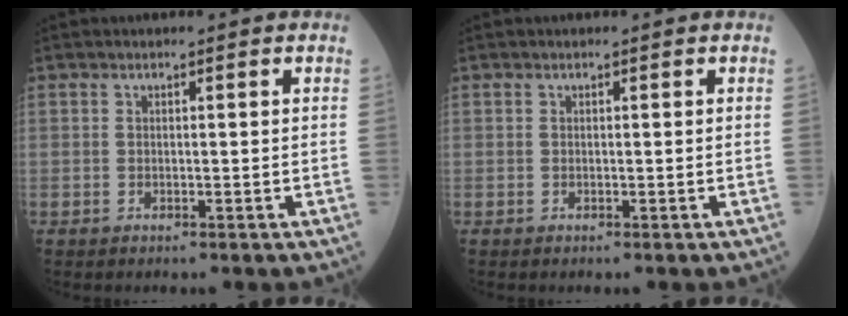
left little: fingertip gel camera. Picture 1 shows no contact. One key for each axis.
{"total": 0.0}